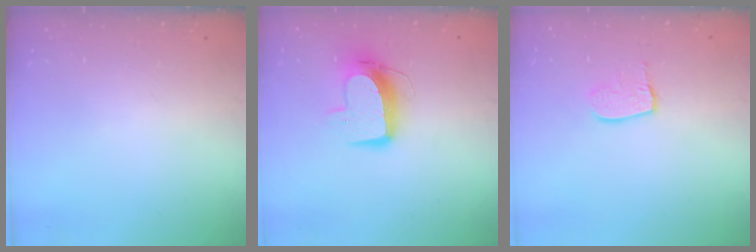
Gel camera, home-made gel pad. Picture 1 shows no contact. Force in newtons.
{"total": 11.1, "press": 11.0, "slide": 1.2}
{"total": 8.2, "press": 8.2, "slide": 0.7}